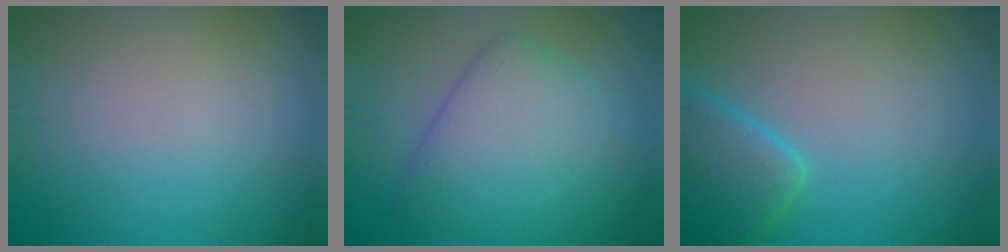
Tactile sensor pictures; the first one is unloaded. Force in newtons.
{"total": 7.4, "press": 7.4, "slide": 0.1}
{"total": 4.6, "press": 4.6, "slide": 0.3}